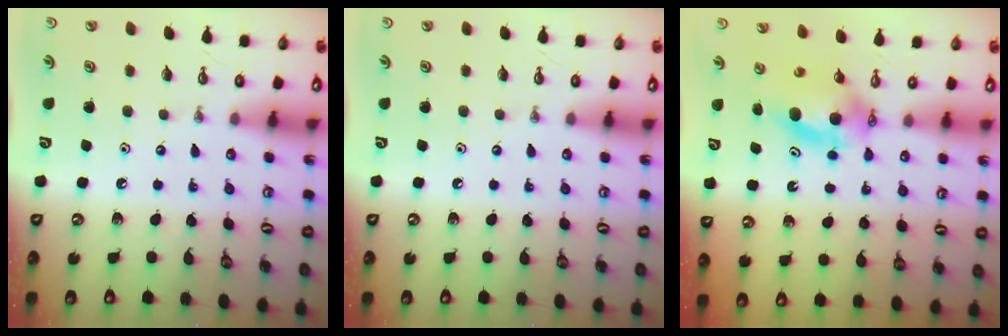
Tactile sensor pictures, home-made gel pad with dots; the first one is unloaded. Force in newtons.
{"total": 0.0}
{"total": 5.8, "press": 5.7, "slide": 0.8}